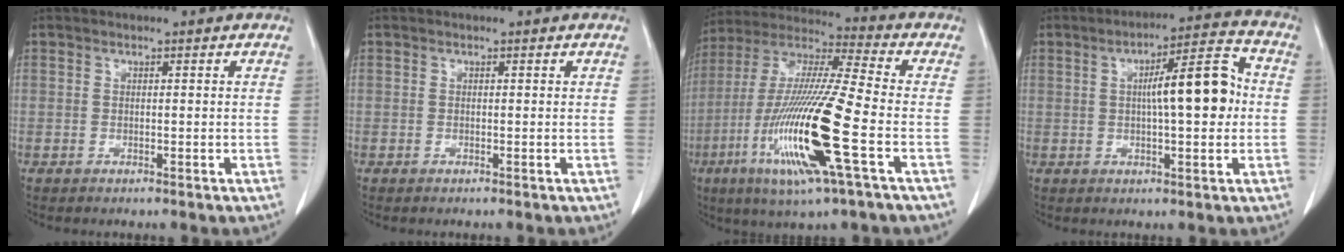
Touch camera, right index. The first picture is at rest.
{"total": 0.0}
{"total": 19.7, "force": [-6.3, 0.6, 18.7], "torque": [-0.398, -0.029, -0.125]}
{"total": 10.3, "force": [0.6, 2.1, 10.1], "torque": [-0.152, 0.026, 0.008]}